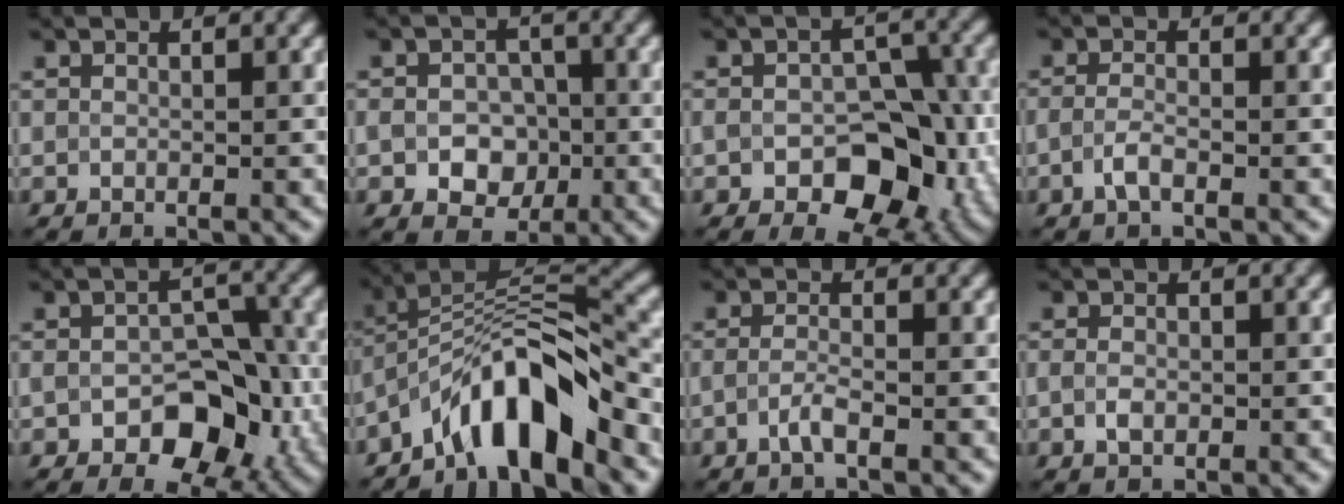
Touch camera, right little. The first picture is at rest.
{"total": 4.3, "force": [-1.1, 3.3, 2.5], "torque": [-0.049, -0.008, -0.018]}
{"total": 8.7, "force": [-2.7, 5.3, 6.3], "torque": [-0.085, -0.006, -0.037]}
{"total": 1.5, "force": [-0.8, 0.4, 1.1], "torque": [-0.028, 0.000, -0.019]}
{"total": 7.7, "force": [-2.7, 4.7, 5.4], "torque": [-0.067, -0.002, -0.043]}
{"total": 8.4, "force": [-5.5, 2.5, 5.9], "torque": [-0.086, 0.018, -0.102]}
{"total": 1.5, "force": [-0.9, 0.3, 1.2], "torque": [-0.028, 0.000, -0.020]}
{"total": 1.3, "force": [-0.4, 0.8, 0.9], "torque": [-0.020, -0.002, -0.007]}